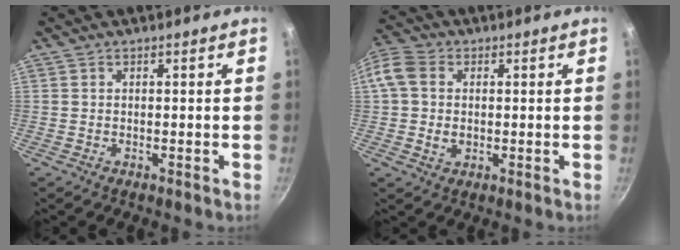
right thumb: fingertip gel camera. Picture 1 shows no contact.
{"total": 10.9, "force": [0.6, 8.7, 6.5], "torque": [-0.147, 0.019, 0.002]}